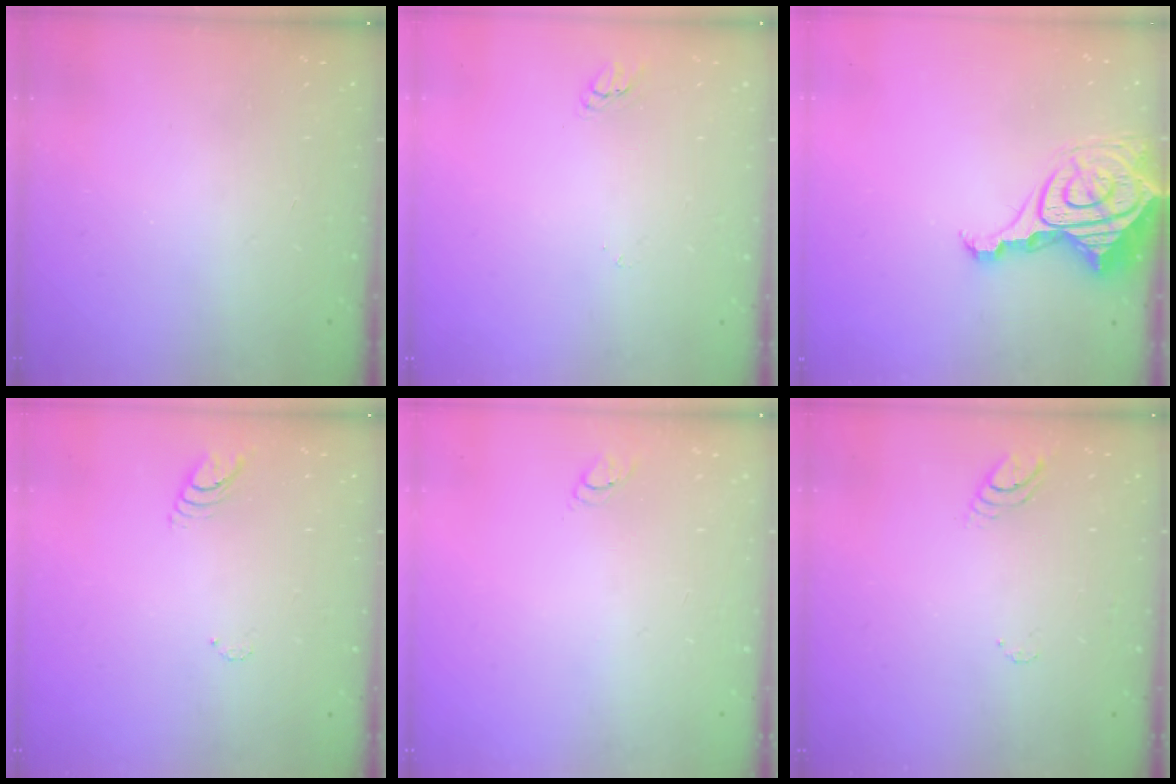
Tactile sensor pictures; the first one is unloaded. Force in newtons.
{"total": 2.0, "press": 2.0, "slide": 0.2}
{"total": 13.2, "press": 13.1, "slide": 1.3}
{"total": 4.8, "press": 4.8, "slide": 0.4}
{"total": 3.0, "press": 3.0, "slide": 0.3}
{"total": 3.9, "press": 3.9, "slide": 0.4}